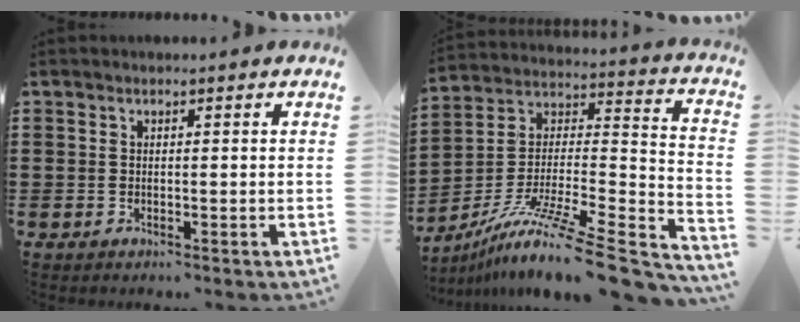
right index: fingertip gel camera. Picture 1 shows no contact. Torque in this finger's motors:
{"motor_torque": [2.14, 0.00, 1.03, 0.21]}